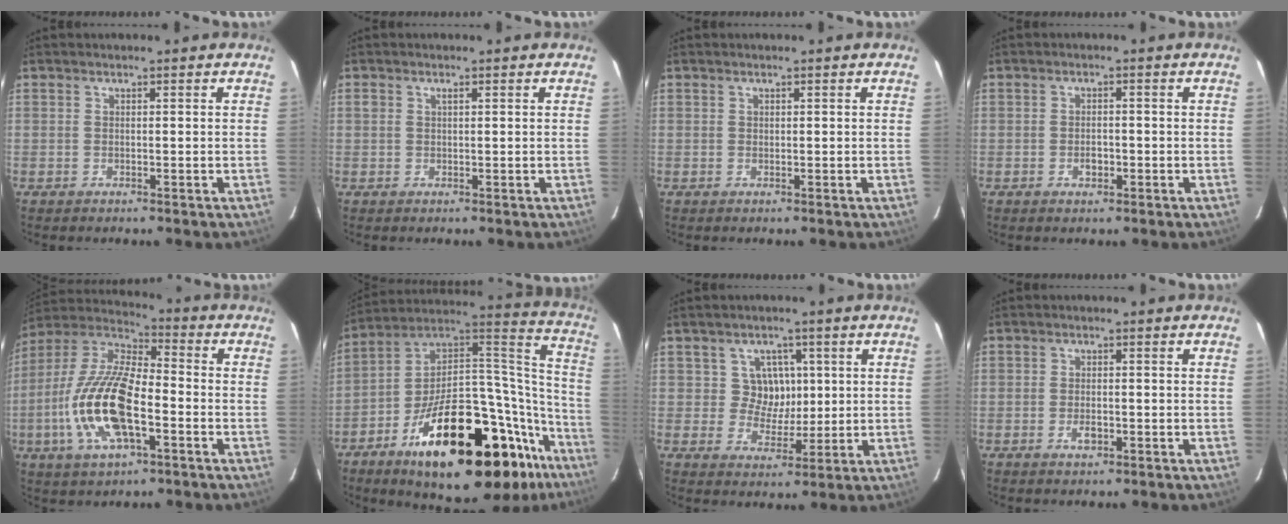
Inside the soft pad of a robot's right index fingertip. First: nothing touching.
{"total": 0.7, "force": [0.3, 0.4, 0.5], "torque": [-0.010, 0.003, 0.004]}
{"total": 0.0}
{"total": 2.3, "force": [-0.9, 1.6, 1.4], "torque": [-0.024, 0.003, -0.015]}
{"total": 18.3, "force": [-5.3, 7.1, 16.0], "torque": [-0.336, -0.008, -0.105]}
{"total": 37.1, "force": [-21.5, 14.2, 26.8], "torque": [-0.360, 0.042, -0.320]}
{"total": 6.0, "force": [1.2, 5.7, 1.4], "torque": [-0.020, 0.009, 0.021]}
{"total": 2.5, "force": [-1.1, 1.4, 1.8], "torque": [-0.032, -0.001, -0.018]}